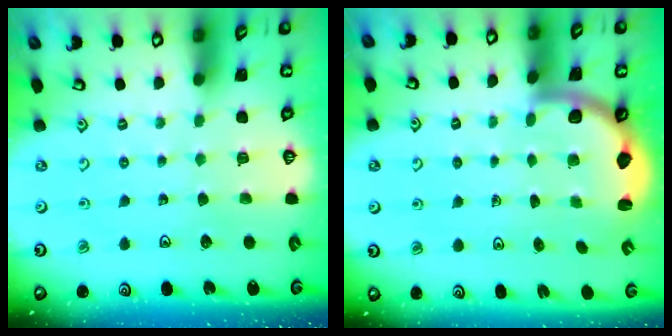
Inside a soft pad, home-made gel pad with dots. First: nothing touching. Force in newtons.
{"total": 2.6, "press": 2.5, "slide": 0.6}